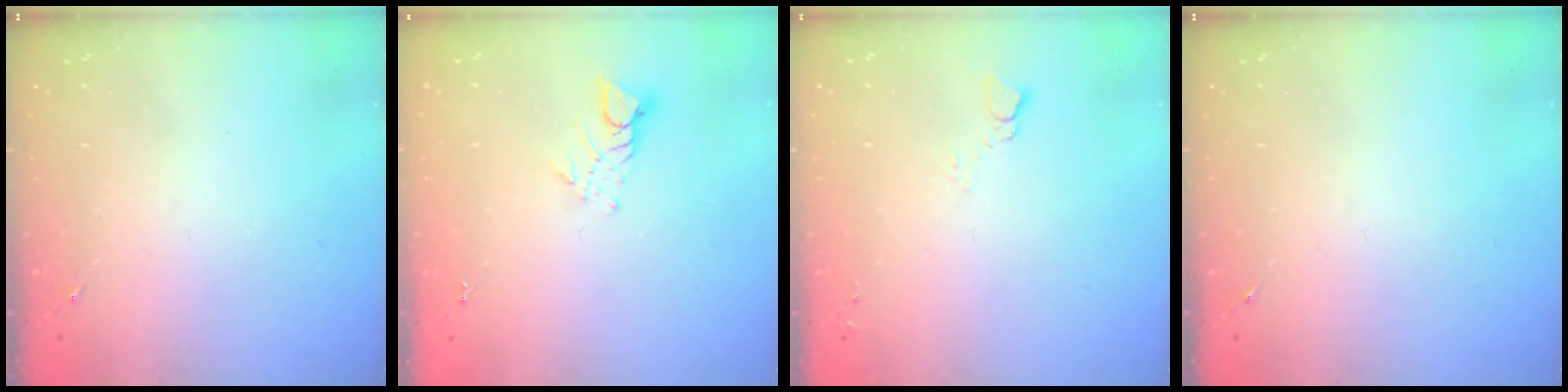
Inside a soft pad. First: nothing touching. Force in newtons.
{"total": 5.1, "press": 5.0, "slide": 0.3}
{"total": 3.8, "press": 3.8, "slide": 0.3}
{"total": 0.0}